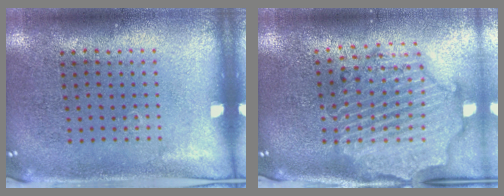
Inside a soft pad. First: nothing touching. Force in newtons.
{"total": 3.1, "press": 2.7, "slide": 1.5}